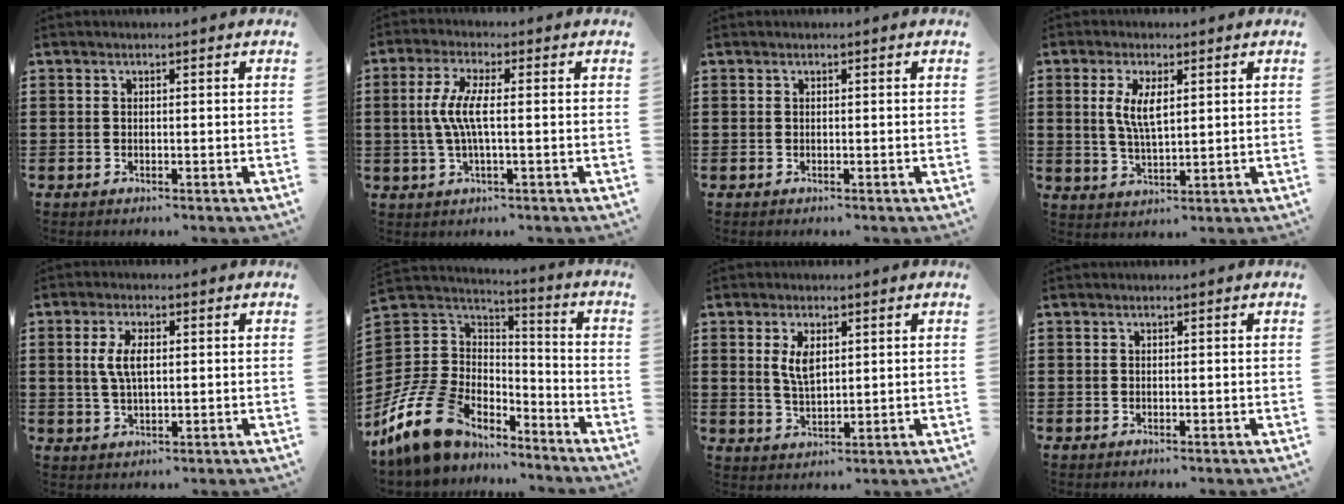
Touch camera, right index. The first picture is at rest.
{"total": 5.7, "force": [-0.3, 1.1, 5.6], "torque": [-0.131, -0.009, -0.018]}
{"total": 0.0}
{"total": 5.2, "force": [1.3, 2.0, 4.6], "torque": [-0.097, 0.005, 0.022]}
{"total": 5.1, "force": [0.8, 2.3, 4.5], "torque": [-0.100, 0.008, 0.008]}
{"total": 13.6, "force": [-8.9, 8.6, 5.7], "torque": [-0.159, 0.037, -0.168]}
{"total": 4.2, "force": [1.4, 2.0, 3.5], "torque": [-0.067, 0.004, 0.022]}
{"total": 0.0}